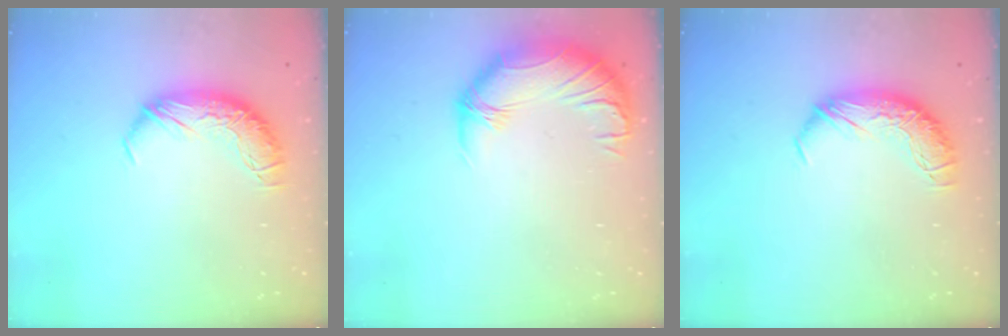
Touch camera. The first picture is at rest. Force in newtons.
{"total": 2.4, "press": 0.8, "slide": 2.3}
{"total": 0.0}